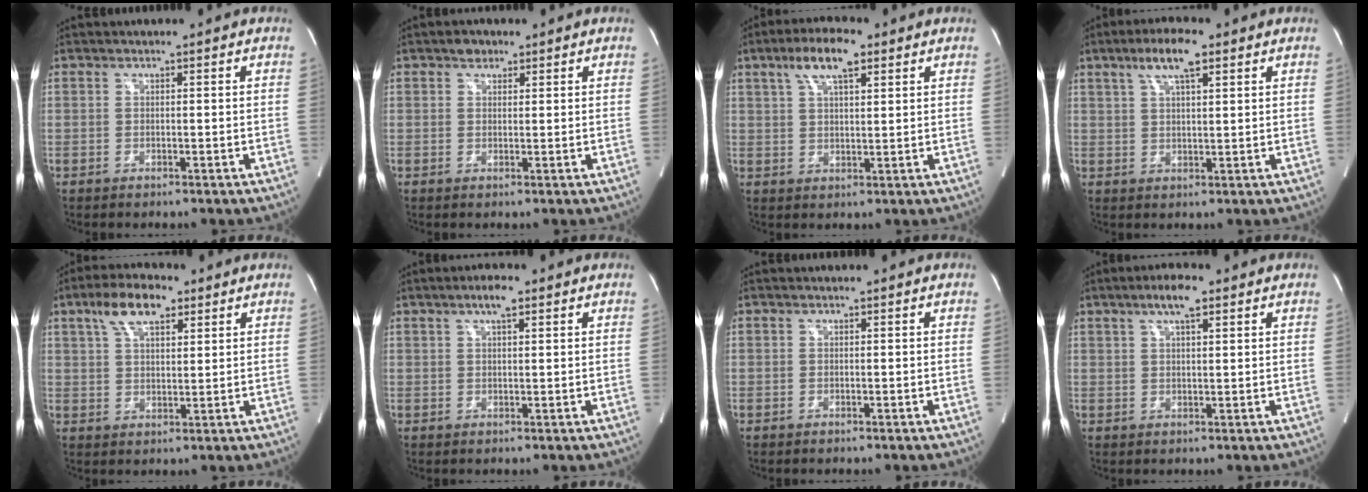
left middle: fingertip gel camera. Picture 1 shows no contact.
{"total": 1.8, "force": [1.2, 1.2, 0.6], "torque": [-0.011, 0.002, 0.019]}
{"total": 7.5, "force": [4.3, 2.1, 5.8], "torque": [-0.115, 0.016, 0.077]}
{"total": 6.6, "force": [3.8, 1.3, 5.2], "torque": [-0.103, 0.012, 0.069]}
{"total": 8.1, "force": [4.7, 3.3, 5.8], "torque": [-0.114, 0.019, 0.087]}
{"total": 3.3, "force": [2.0, 0.6, 2.6], "torque": [-0.049, 0.006, 0.035]}
{"total": 0.0}
{"total": 4.9, "force": [3.0, 0.9, 3.8], "torque": [-0.075, 0.008, 0.051]}